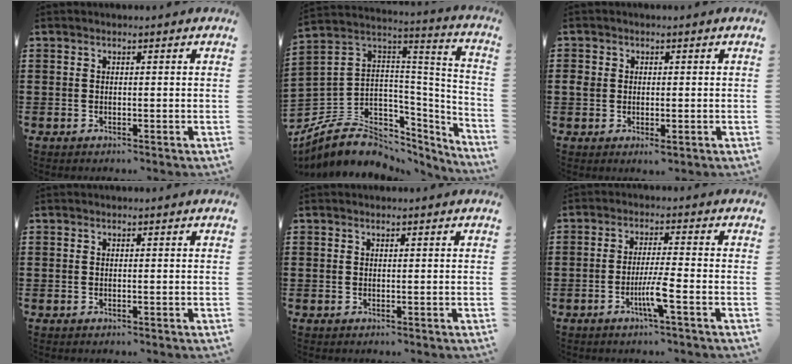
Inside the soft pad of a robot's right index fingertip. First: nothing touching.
{"total": 8.1, "force": [-4.2, 6.2, 3.1], "torque": [-0.091, -0.012, -0.074]}
{"total": 1.9, "force": [-0.2, 1.5, 1.3], "torque": [-0.034, 0.000, -0.006]}
{"total": 0.0}
{"total": 0.0}
{"total": 4.8, "force": [-2.2, -0.2, 4.3], "torque": [-0.086, -0.017, -0.043]}